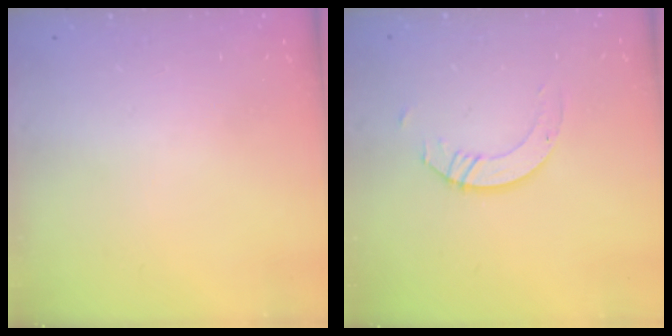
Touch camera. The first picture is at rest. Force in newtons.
{"total": 3.9, "press": 3.9, "slide": 0.3}